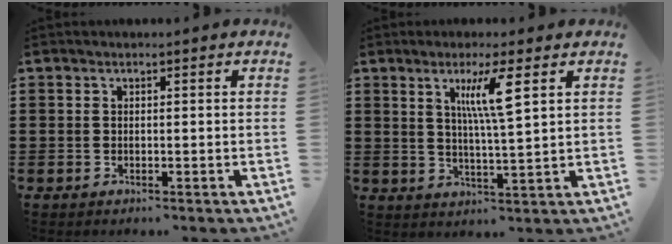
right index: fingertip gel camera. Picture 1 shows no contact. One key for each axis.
{"total": 6.7, "fx": 2.8, "fy": 0.3, "fz": 6.0, "tx": -0.125, "ty": 0.002, "tz": 0.041}